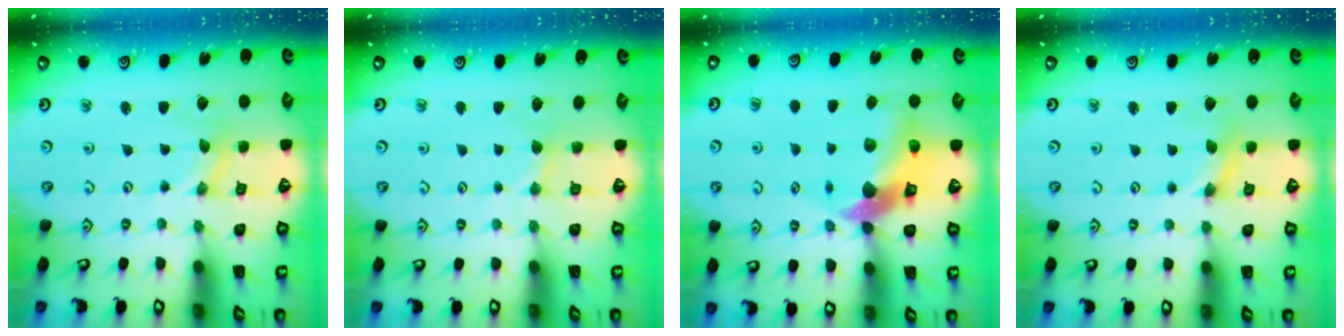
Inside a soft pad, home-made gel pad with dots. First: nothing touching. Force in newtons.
{"total": 1.5, "press": 1.5, "slide": 0.2}
{"total": 12.2, "press": 12.0, "slide": 1.9}
{"total": 1.4, "press": 1.4, "slide": 0.2}